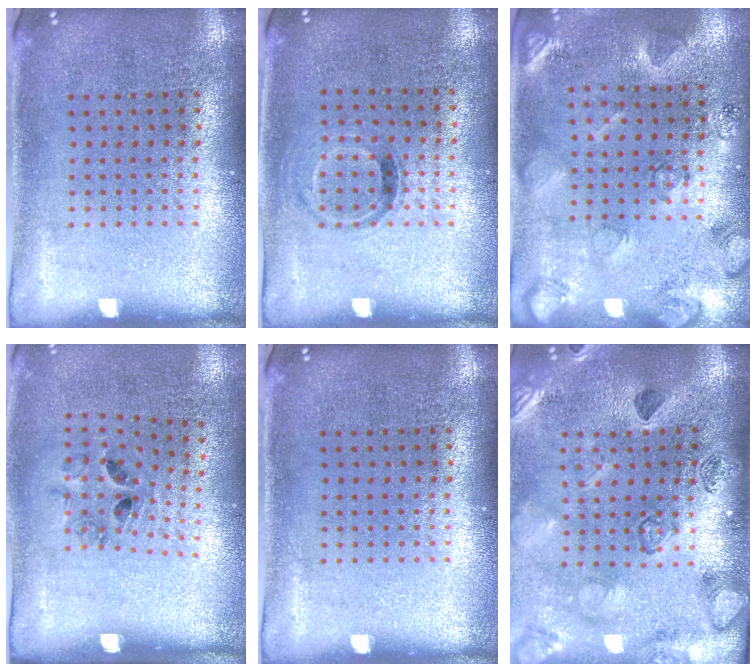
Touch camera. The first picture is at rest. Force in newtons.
{"total": 0.9, "press": 0.7, "slide": 0.6}
{"total": 2.1, "press": 2.1, "slide": 0.5}
{"total": 1.4, "press": 0.8, "slide": 1.1}
{"total": 0.0}
{"total": 2.3, "press": 2.3, "slide": 0.3}